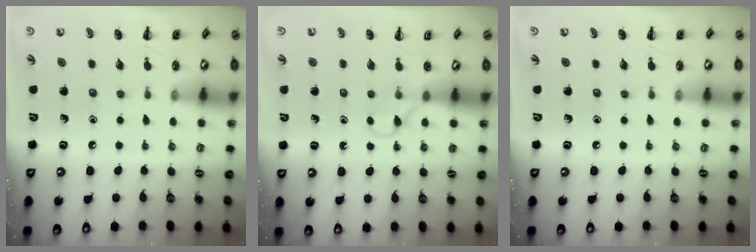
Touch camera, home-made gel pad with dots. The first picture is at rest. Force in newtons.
{"total": 2.9, "press": 2.8, "slide": 1.0}
{"total": 0.0}